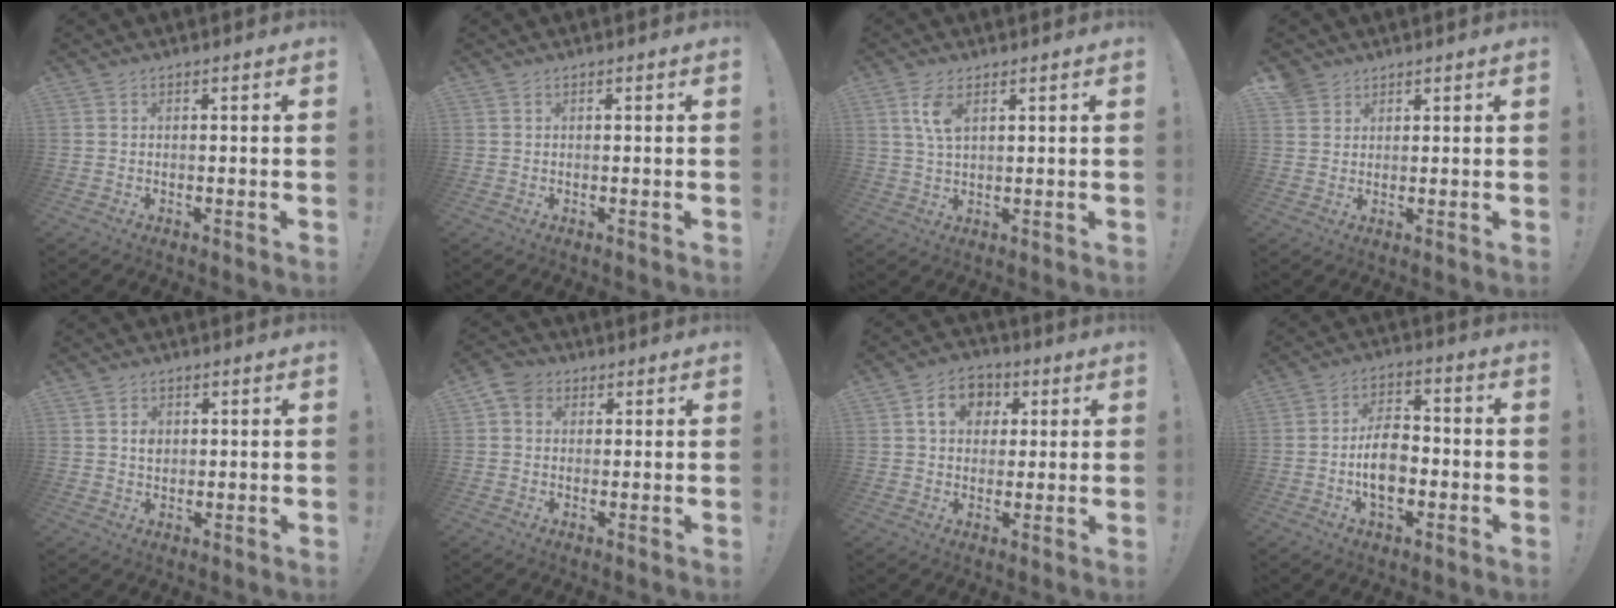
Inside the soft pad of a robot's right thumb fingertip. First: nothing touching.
{"total": 0.0}
{"total": 6.2, "force": [2.7, 2.8, 4.9], "torque": [-0.092, -0.010, 0.046]}
{"total": 3.2, "force": [2.4, 2.1, 0.5], "torque": [-0.004, -0.013, 0.043]}
{"total": 2.7, "force": [0.9, 2.1, 1.3], "torque": [-0.006, -0.007, 0.011]}
{"total": 5.1, "force": [1.8, 4.3, 2.1], "torque": [-0.032, 0.001, 0.034]}
{"total": 9.8, "force": [3.0, 7.9, 5.1], "torque": [-0.068, 0.001, 0.056]}
{"total": 10.4, "force": [-2.5, 6.6, 7.6], "torque": [-0.127, 0.009, -0.045]}